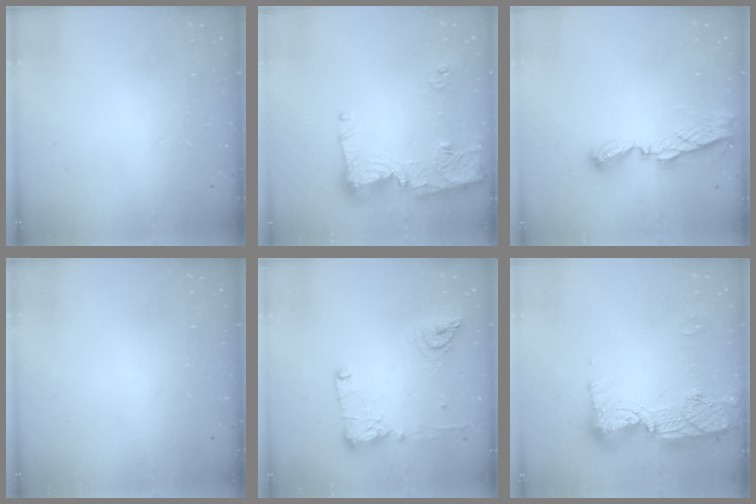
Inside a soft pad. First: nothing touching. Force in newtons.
{"total": 14.7, "press": 14.6, "slide": 1.6}
{"total": 6.9, "press": 6.9, "slide": 0.6}
{"total": 0.0}
{"total": 12.7, "press": 12.4, "slide": 2.7}
{"total": 15.1, "press": 15.0, "slide": 1.0}